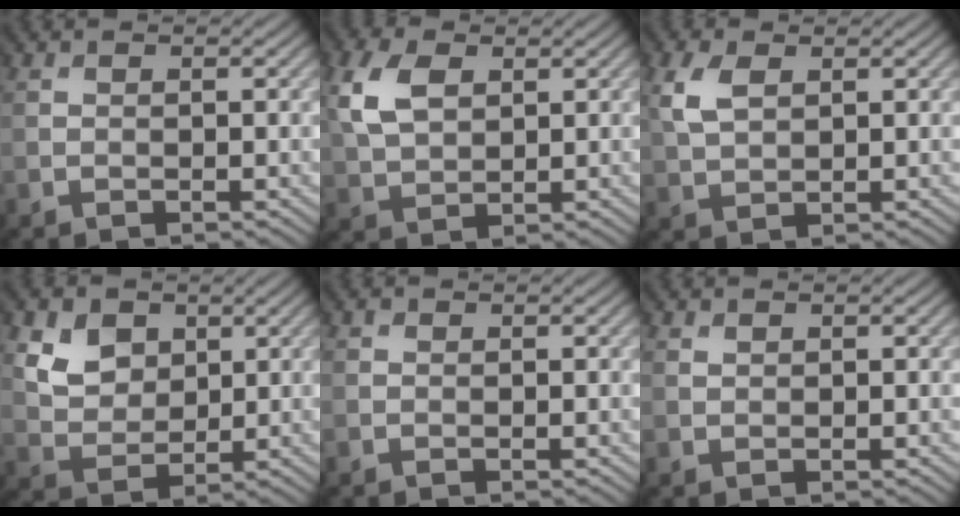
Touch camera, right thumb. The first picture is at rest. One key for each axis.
{"total": 5.6, "fx": 2.5, "fy": 3.7, "fz": 3.4, "tx": -0.100, "ty": 0.010, "tz": 0.047}
{"total": 3.5, "fx": 1.9, "fy": 2.1, "fz": 1.9, "tx": -0.062, "ty": 0.006, "tz": 0.036}
{"total": 5.2, "fx": 3.0, "fy": 4.0, "fz": 1.7, "tx": -0.066, "ty": -0.009, "tz": 0.047}
{"total": 0.6, "fx": 0.3, "fy": 0.5, "fz": 0.0, "tx": 0.004, "ty": -0.001, "tz": 0.003}
{"total": 1.1, "fx": 1.0, "fy": 0.3, "fz": -0.4, "tx": 0.003, "ty": 0.000, "tz": 0.019}